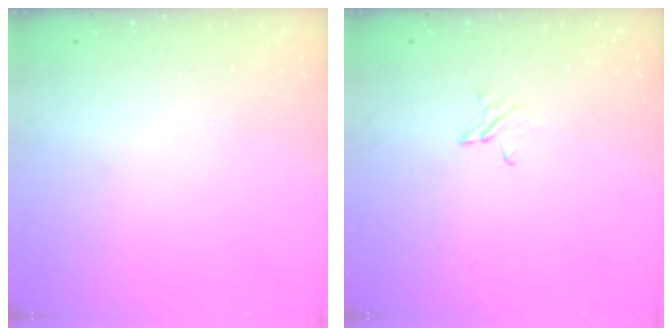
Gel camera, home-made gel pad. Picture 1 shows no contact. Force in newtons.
{"total": 2.5, "press": 2.4, "slide": 0.2}